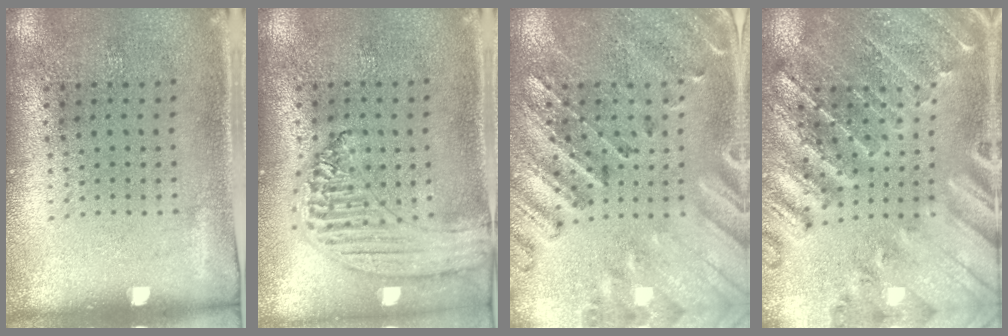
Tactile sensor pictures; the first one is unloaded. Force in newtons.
{"total": 1.3, "press": 1.3, "slide": 0.1}
{"total": 2.9, "press": 2.6, "slide": 1.1}
{"total": 1.8, "press": 1.8, "slide": 0.3}